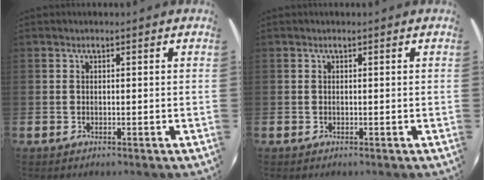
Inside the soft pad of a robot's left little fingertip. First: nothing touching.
{"total": 0.0}